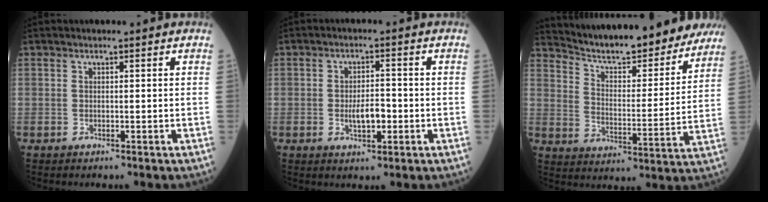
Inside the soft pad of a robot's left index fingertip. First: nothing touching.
{"total": 4.2, "force": [-1.3, 1.6, 3.7], "torque": [-0.067, -0.002, -0.021]}
{"total": 19.9, "force": [18.6, 2.9, 6.6], "torque": [-0.098, -0.029, 0.258]}